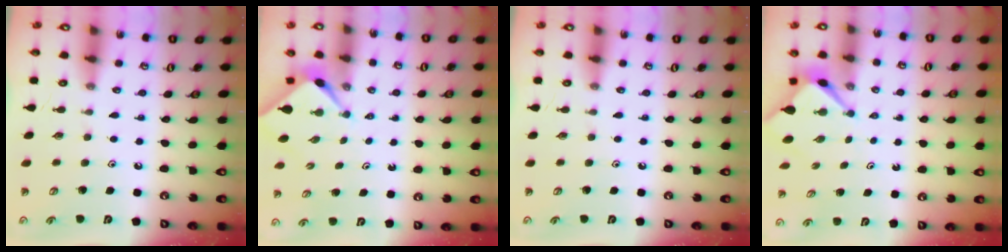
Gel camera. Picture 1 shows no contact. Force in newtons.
{"total": 2.2, "press": 2.2, "slide": 0.2}
{"total": 0.0}
{"total": 3.2, "press": 3.2, "slide": 0.2}